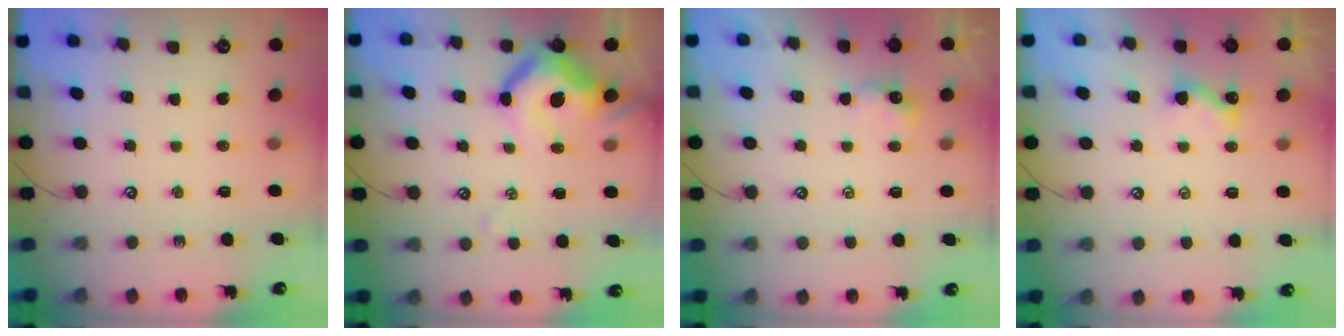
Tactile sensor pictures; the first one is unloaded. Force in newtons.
{"total": 11.9, "press": 11.7, "slide": 1.9}
{"total": 2.9, "press": 2.9, "slide": 0.1}
{"total": 0.0}